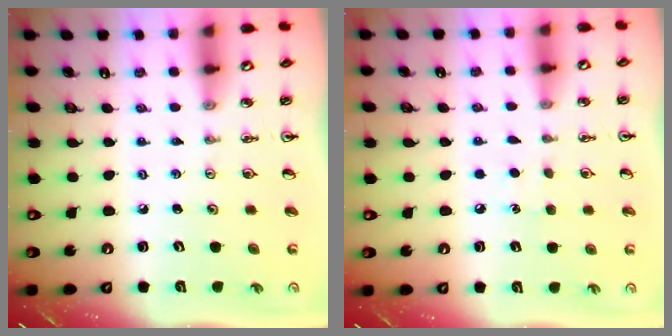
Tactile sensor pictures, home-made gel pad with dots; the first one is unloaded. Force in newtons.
{"total": 5.4, "press": 5.3, "slide": 0.6}